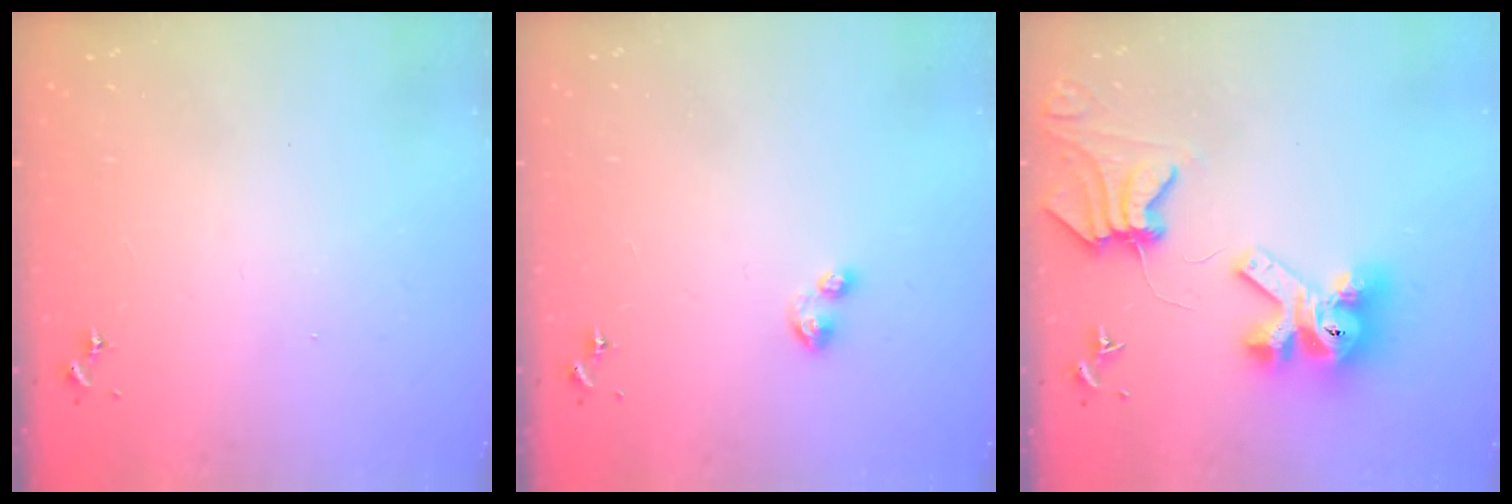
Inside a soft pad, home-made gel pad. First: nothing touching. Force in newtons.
{"total": 4.4, "press": 4.4, "slide": 0.5}
{"total": 12.2, "press": 12.1, "slide": 1.5}